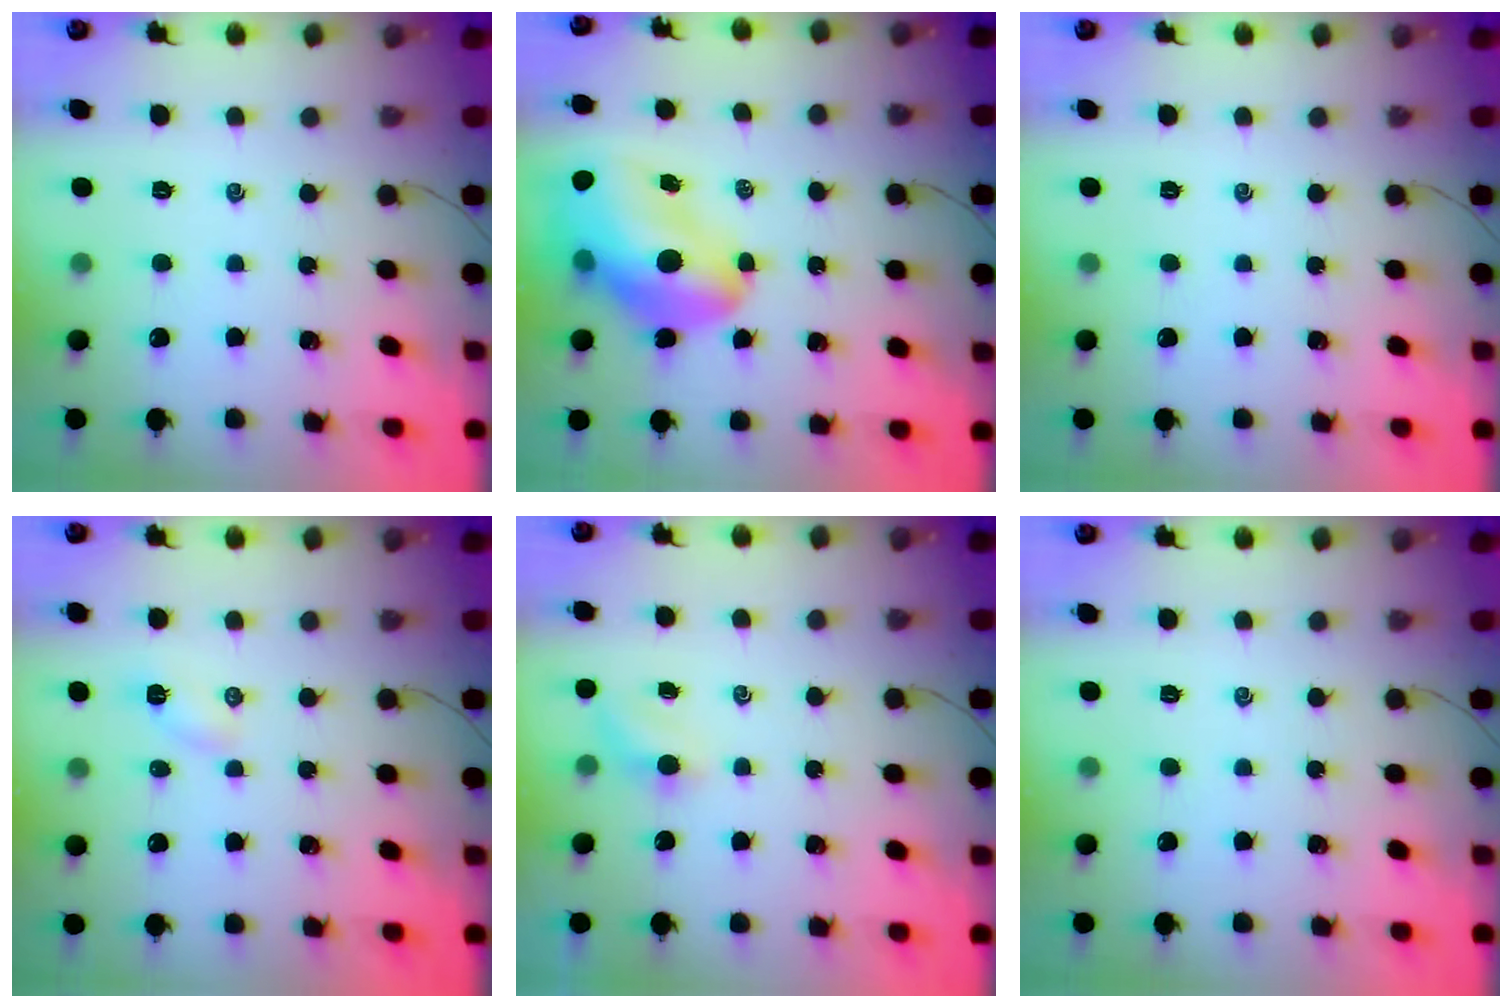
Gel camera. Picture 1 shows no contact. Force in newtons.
{"total": 17.9, "press": 17.1, "slide": 5.2}
{"total": 0.0}
{"total": 2.9, "press": 2.7, "slide": 1.0}
{"total": 2.4, "press": 2.3, "slide": 0.7}
{"total": 0.0}